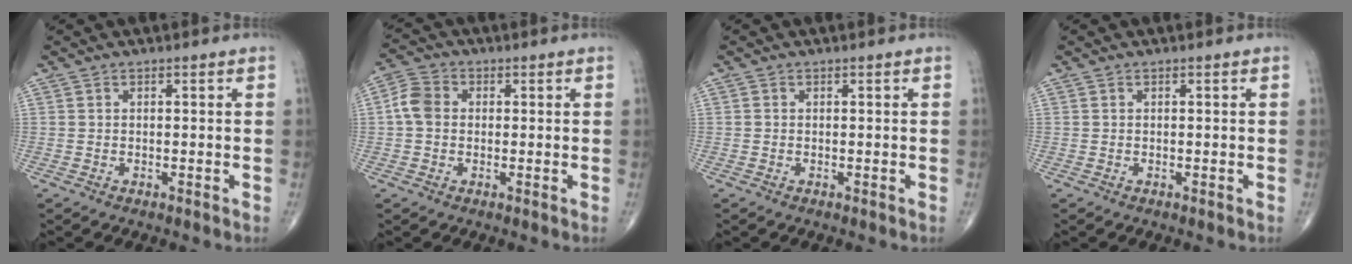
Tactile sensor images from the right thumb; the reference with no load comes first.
{"total": 5.1, "force": [0.2, 4.1, 3.0], "torque": [-0.056, 0.015, -0.006]}
{"total": 0.0}
{"total": 0.0}